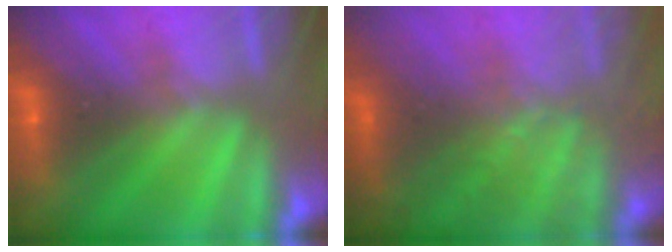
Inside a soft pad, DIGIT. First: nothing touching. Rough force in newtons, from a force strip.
{"total": 7.1}